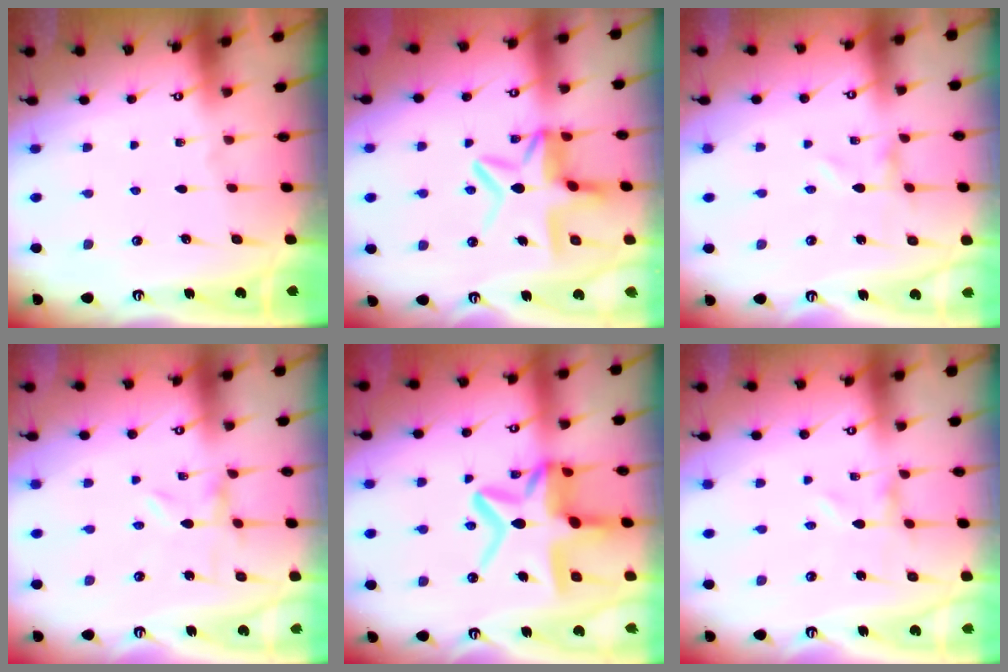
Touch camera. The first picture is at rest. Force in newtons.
{"total": 10.5, "press": 10.4, "slide": 1.3}
{"total": 0.0}
{"total": 0.0}
{"total": 16.8, "press": 16.7, "slide": 1.8}
{"total": 0.0}